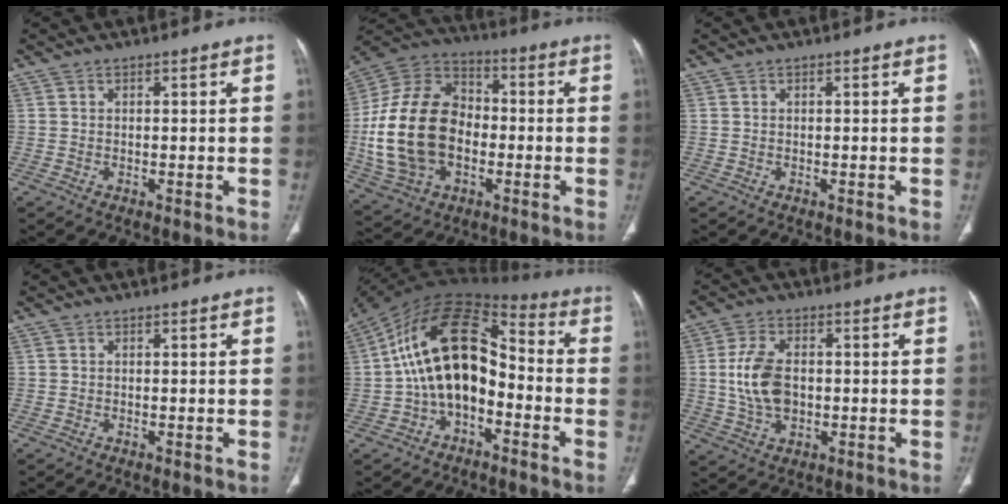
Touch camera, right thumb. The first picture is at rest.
{"total": 21.8, "force": [-2.8, 15.3, 15.3], "torque": [-0.294, 0.025, -0.045]}
{"total": 0.0}
{"total": 0.0}
{"total": 17.8, "force": [-2.7, 10.8, 13.9], "torque": [-0.218, 0.065, -0.052]}
{"total": 9.2, "force": [0.0, 5.8, 7.1], "torque": [-0.138, 0.004, 0.003]}